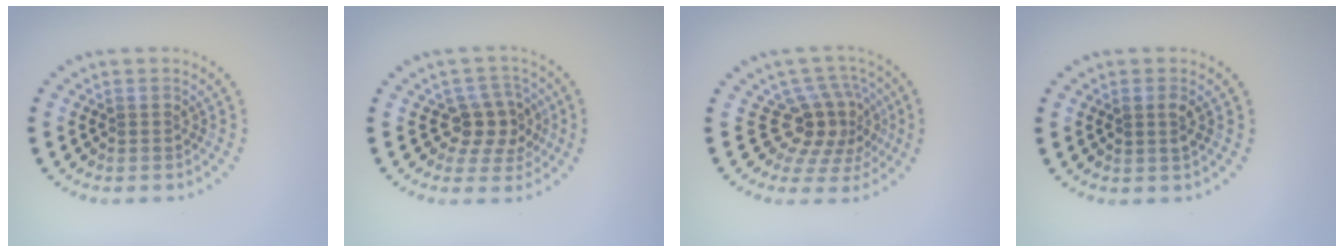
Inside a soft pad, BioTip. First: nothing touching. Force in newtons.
{"total": 3.4, "press": 3.0, "slide": 1.5}
{"total": 4.3, "press": 3.1, "slide": 3.0}
{"total": 1.2, "press": 1.2, "slide": 0.3}